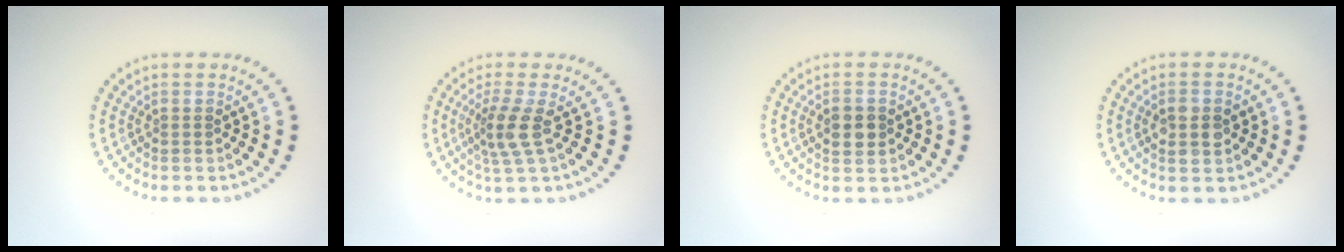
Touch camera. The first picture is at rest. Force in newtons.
{"total": 2.9, "press": 2.2, "slide": 1.8}
{"total": 2.8, "press": 2.8, "slide": 0.2}
{"total": 2.4, "press": 2.4, "slide": 0.1}